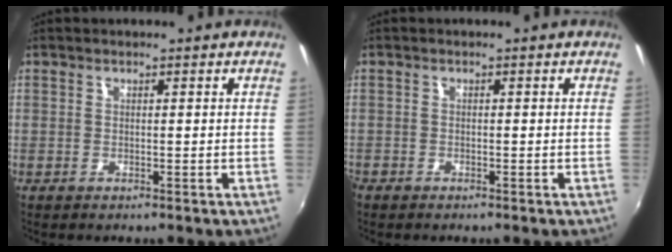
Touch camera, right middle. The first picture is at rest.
{"total": 1.2, "force": [-1.1, 0.6, 0.1], "torque": [-0.006, -0.003, -0.022]}